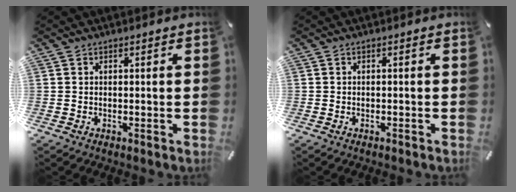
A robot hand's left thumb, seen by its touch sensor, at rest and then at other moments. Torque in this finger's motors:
{"motor_torque": [-0.18, -0.33, -0.10, 0.01, 0.00]}